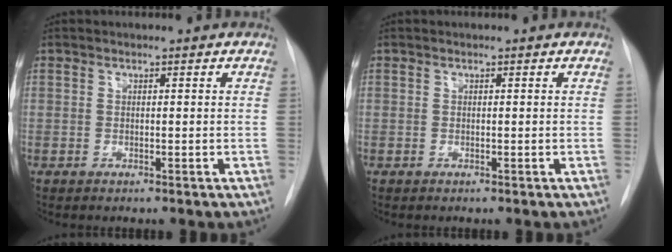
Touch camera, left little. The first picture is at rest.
{"total": 0.0}